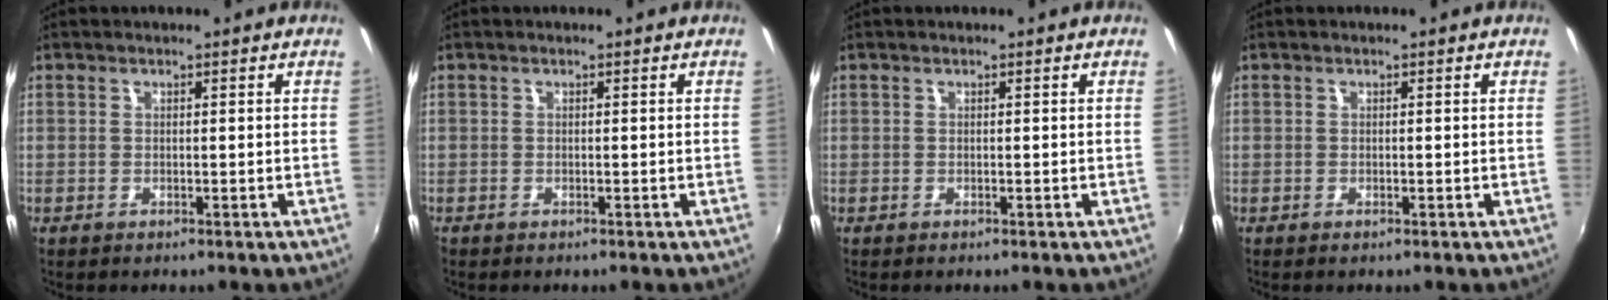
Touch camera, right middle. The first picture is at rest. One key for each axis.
{"total": 0.0}
{"total": 0.0}
{"total": 0.0}